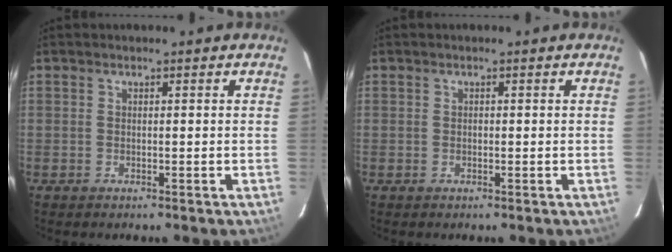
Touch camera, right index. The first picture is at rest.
{"total": 0.0}